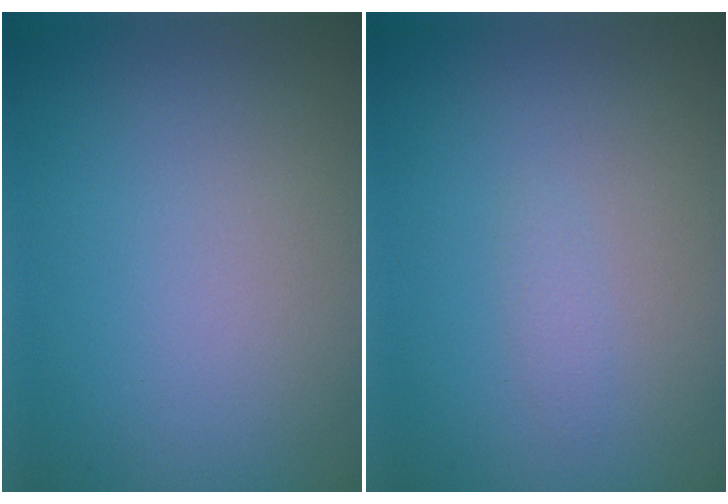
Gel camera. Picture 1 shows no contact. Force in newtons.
{"total": 0.6, "press": 0.6, "slide": 0.0}